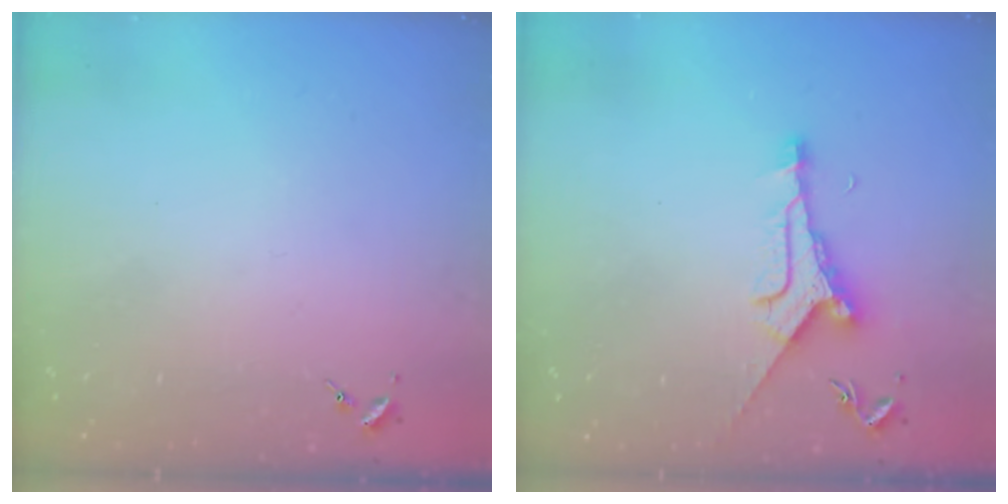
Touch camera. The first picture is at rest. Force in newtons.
{"total": 9.1, "press": 9.1, "slide": 0.7}